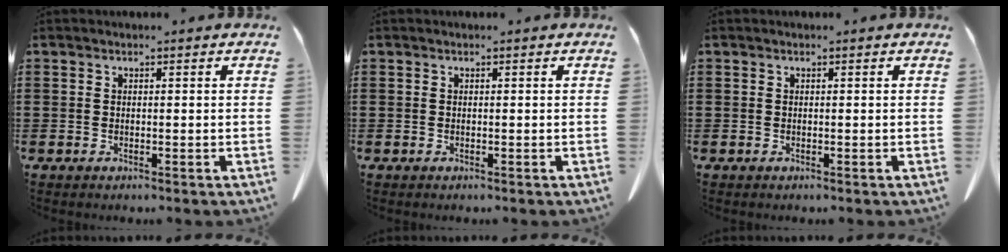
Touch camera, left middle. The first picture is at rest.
{"total": 0.0}
{"total": 0.0}